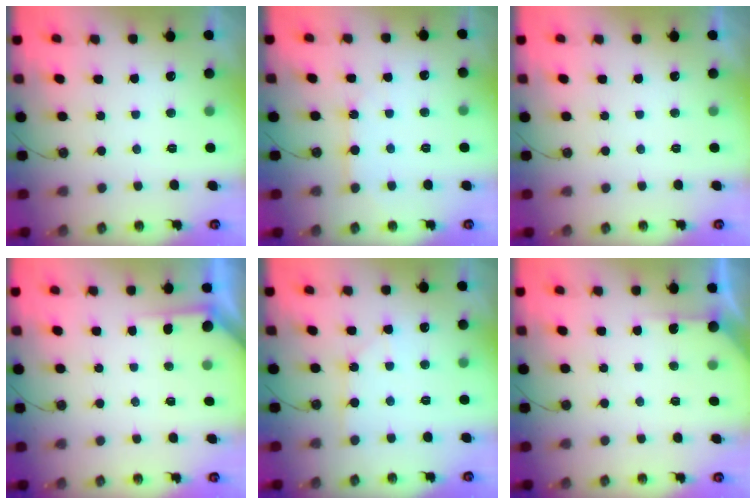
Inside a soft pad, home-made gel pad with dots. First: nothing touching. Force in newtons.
{"total": 4.9, "press": 4.9, "slide": 0.4}
{"total": 0.0}
{"total": 2.5, "press": 2.4, "slide": 0.4}
{"total": 6.7, "press": 6.7, "slide": 0.8}
{"total": 4.5, "press": 4.5, "slide": 0.3}